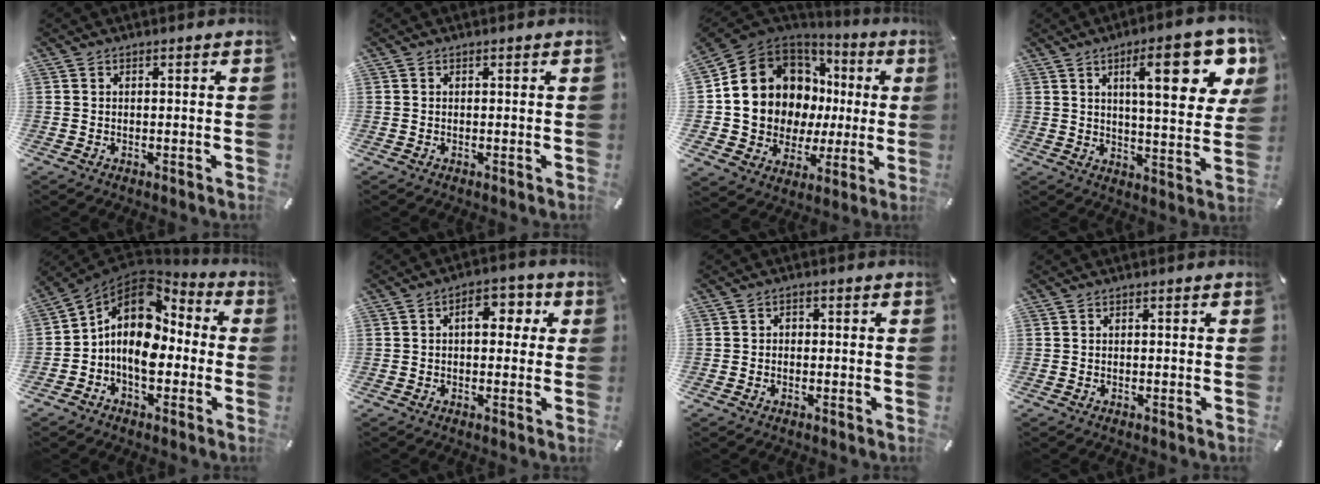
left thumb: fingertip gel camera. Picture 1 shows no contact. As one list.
[{"total": 0.0}, {"total": 14.5, "force": [3.8, 12.6, 6.0], "torque": [-0.123, -0.049, 0.092]}, {"total": 18.7, "force": [7.7, 5.8, 16.0], "torque": [-0.229, -0.022, 0.110]}, {"total": 12.8, "force": [-0.6, 9.5, 8.6], "torque": [-0.175, -0.002, -0.017]}, {"total": 6.8, "force": [1.1, 4.1, 5.3], "torque": [-0.060, -0.001, 0.007]}, {"total": 1.6, "force": [-0.7, 1.2, 0.8], "torque": [-0.015, 0.005, -0.016]}, {"total": 0.0}]